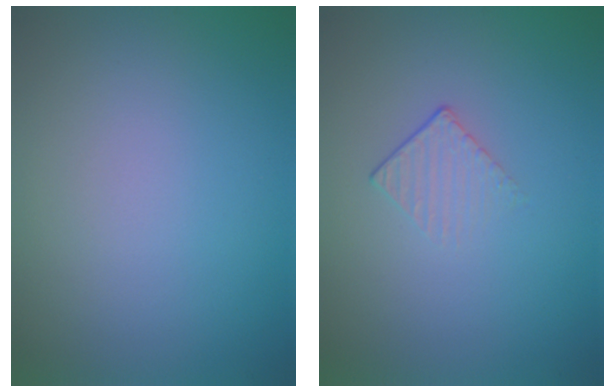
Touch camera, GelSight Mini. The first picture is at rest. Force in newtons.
{"total": 1.2, "press": 0.5, "slide": 1.1}